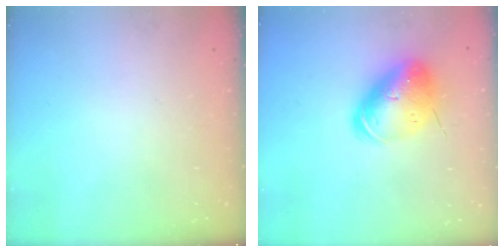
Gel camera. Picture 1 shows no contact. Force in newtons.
{"total": 13.8, "press": 13.6, "slide": 2.6}